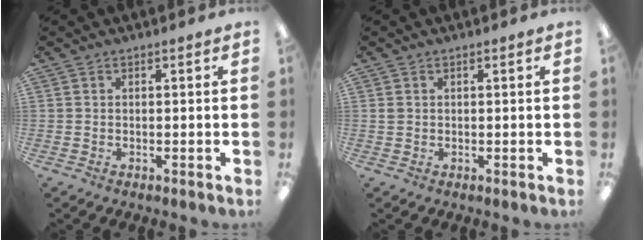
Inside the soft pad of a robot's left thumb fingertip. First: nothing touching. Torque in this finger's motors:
{"motor_torque": [-0.18, -0.14, -0.02, -0.12, 0.00]}